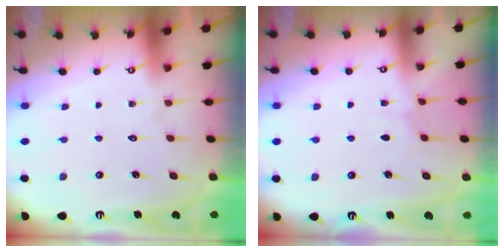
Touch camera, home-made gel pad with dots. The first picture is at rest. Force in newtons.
{"total": 3.7, "press": 3.6, "slide": 0.6}